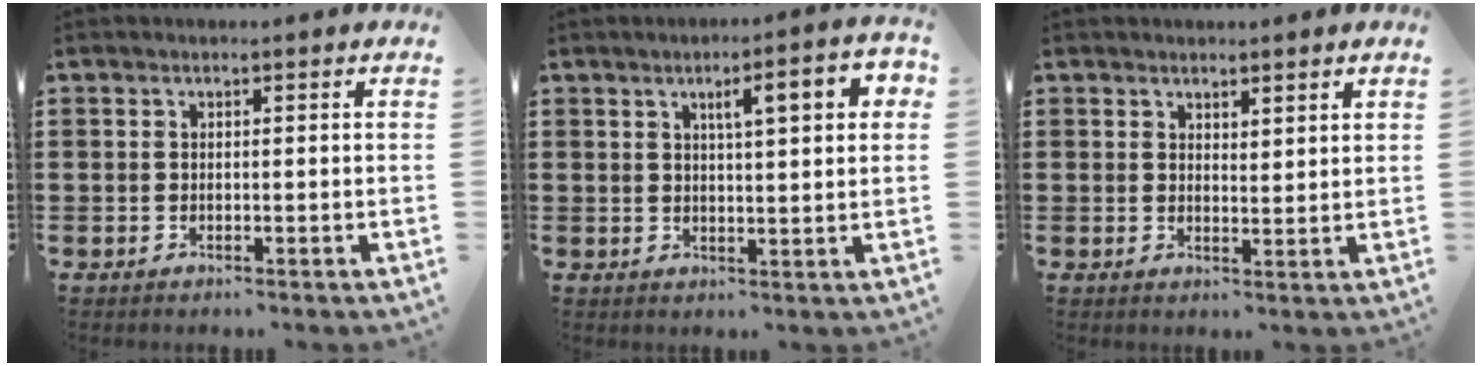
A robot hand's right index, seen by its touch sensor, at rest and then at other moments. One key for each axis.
{"total": 5.7, "fx": 2.0, "fy": 1.2, "fz": 5.2, "tx": -0.088, "ty": -0.002, "tz": 0.025}
{"total": 1.8, "fx": 1.7, "fy": 0.4, "fz": 0.0, "tx": -0.004, "ty": 0.005, "tz": 0.033}